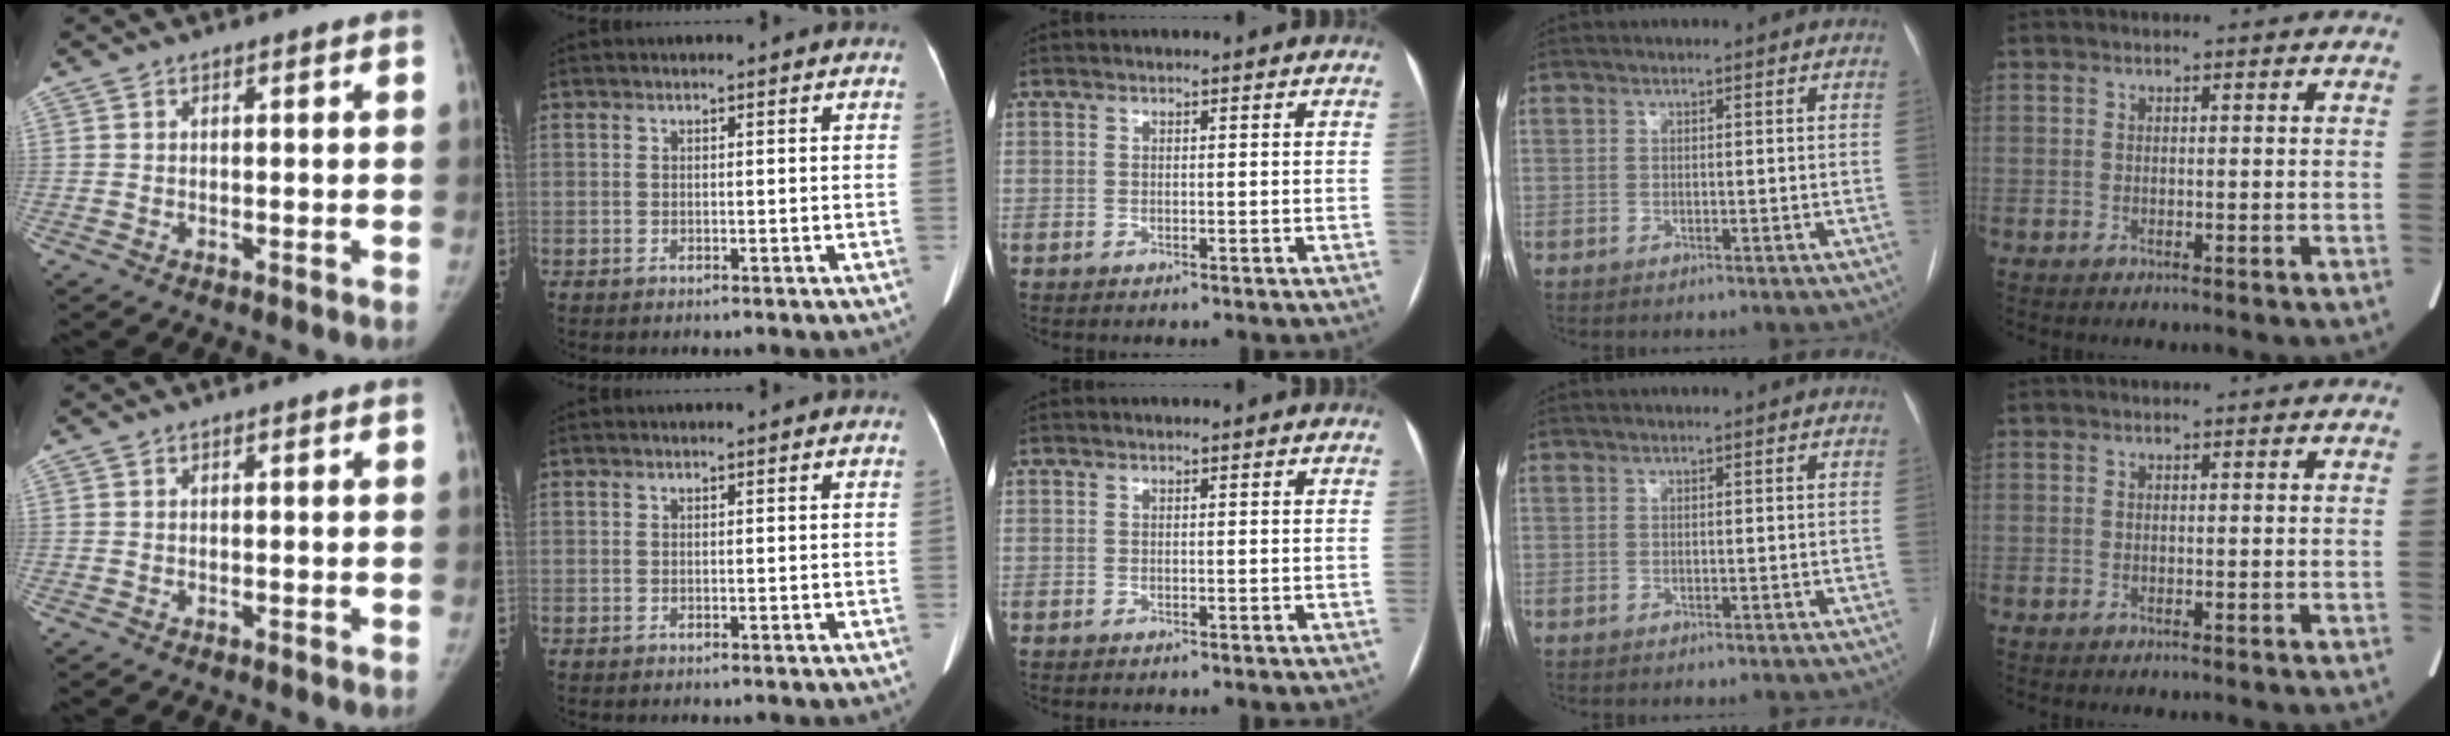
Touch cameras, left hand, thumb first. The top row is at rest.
{}